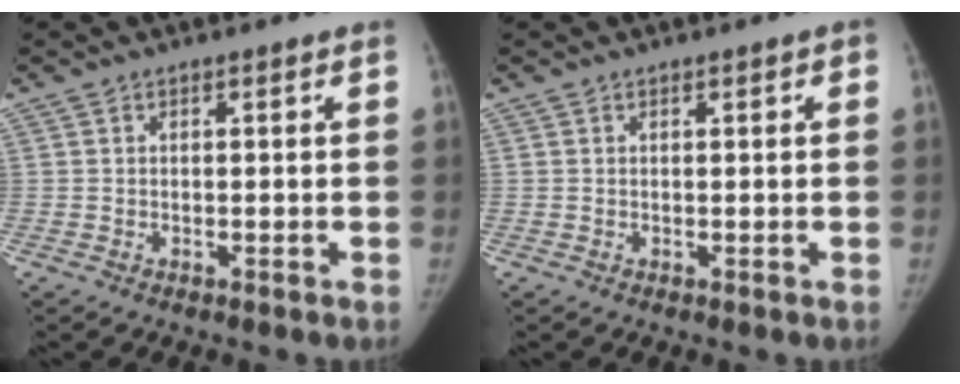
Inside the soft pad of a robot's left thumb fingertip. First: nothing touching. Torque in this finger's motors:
{"motor_torque": [-0.35, 0.23, 0.10, 0.20, 0.00]}